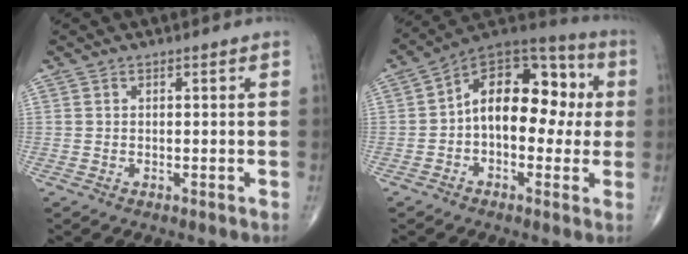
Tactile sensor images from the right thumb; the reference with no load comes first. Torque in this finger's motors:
{"motor_torque": [-0.12, 0.63, 1.00, -0.43, 0.08]}